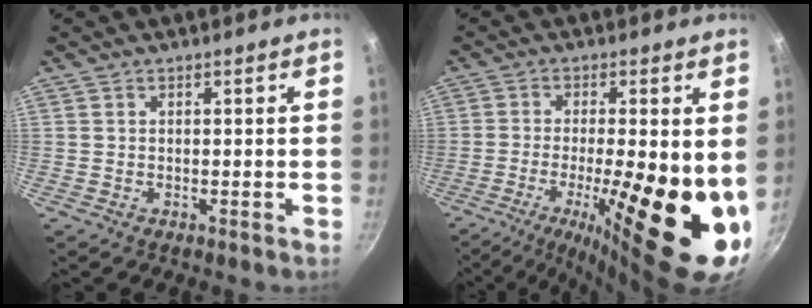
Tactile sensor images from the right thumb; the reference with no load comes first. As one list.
[{"total": 20.4, "force": [-4.0, 5.6, 19.2], "torque": [-0.286, -0.021, -0.059]}]